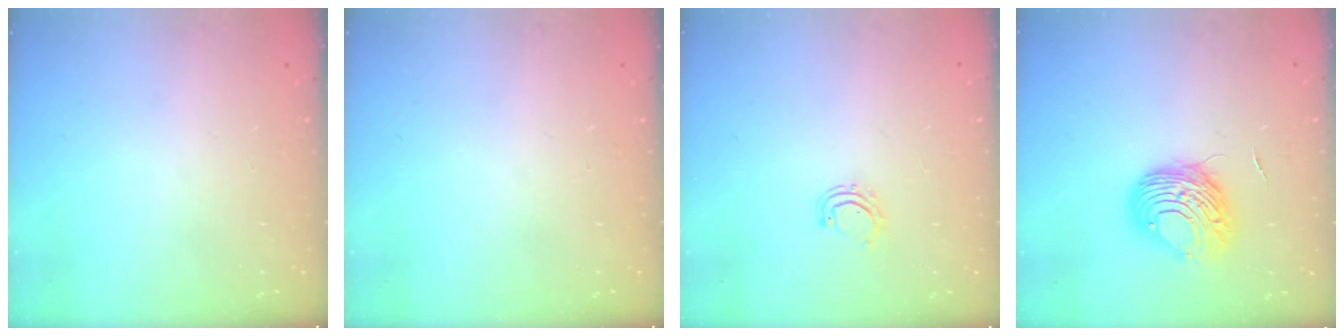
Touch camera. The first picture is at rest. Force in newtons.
{"total": 0.0}
{"total": 4.4, "press": 4.2, "slide": 1.0}
{"total": 9.2, "press": 9.2, "slide": 1.1}